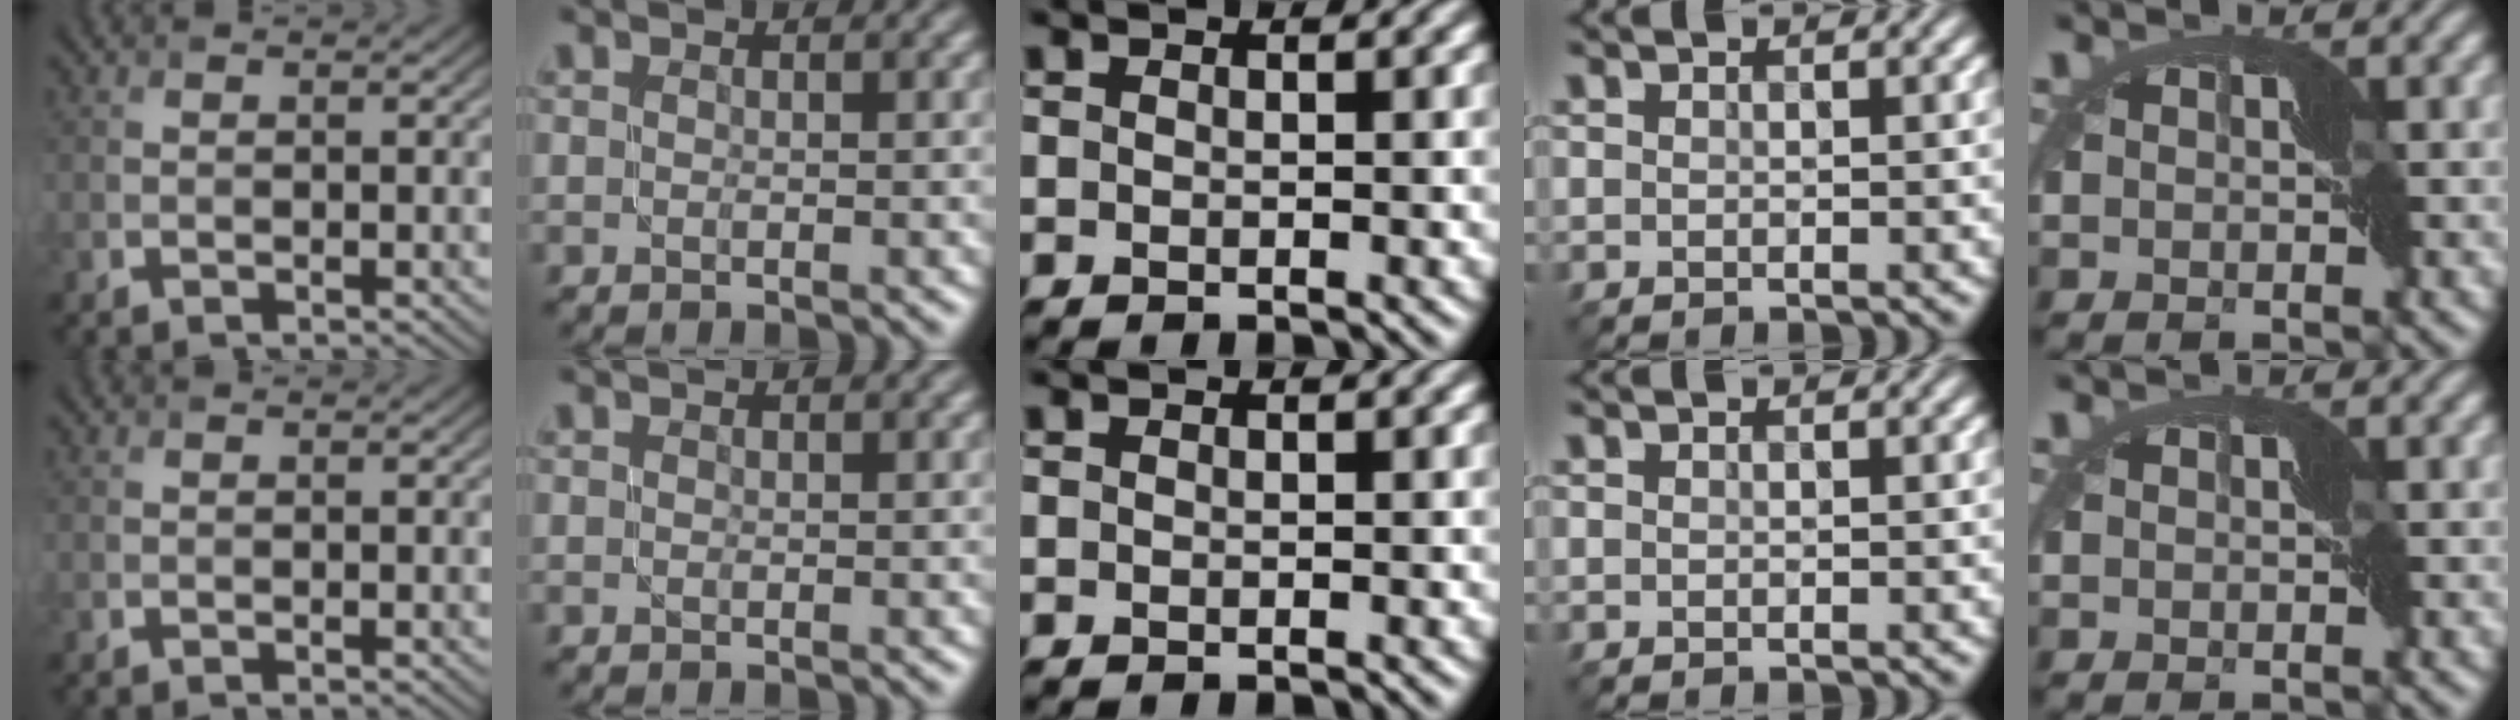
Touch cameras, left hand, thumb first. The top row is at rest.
{}